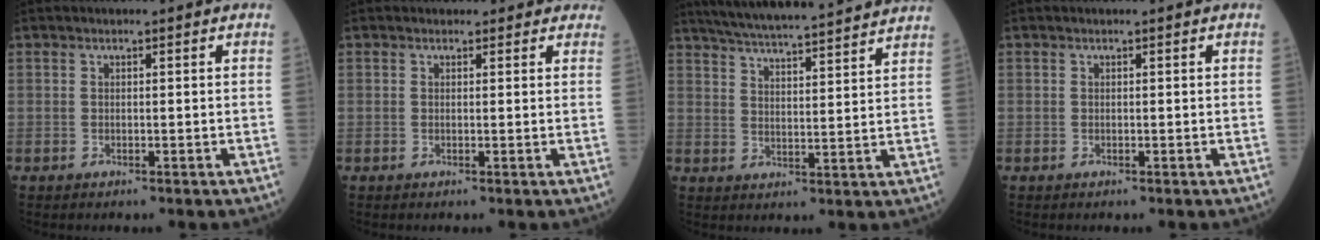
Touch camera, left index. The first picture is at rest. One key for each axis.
{"total": 4.1, "fx": 3.6, "fy": 1.9, "fz": 0.5, "tx": 0.009, "ty": 0.009, "tz": 0.026}
{"total": 20.8, "fx": 19.0, "fy": 0.4, "fz": 8.4, "tx": -0.144, "ty": 0.012, "tz": 0.266}
{"total": 0.0}